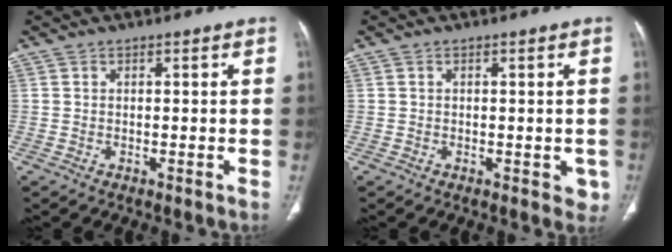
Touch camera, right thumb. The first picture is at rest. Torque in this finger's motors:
{"motor_torque": [0.51, 0.33, 0.16, -0.25, -0.01]}